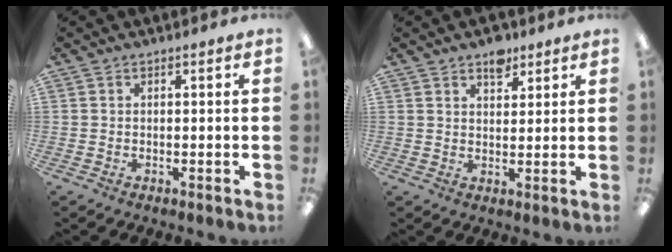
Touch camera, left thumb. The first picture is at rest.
{"total": 4.8, "force": [3.6, 2.6, 2.0], "torque": [-0.006, -0.020, 0.058]}